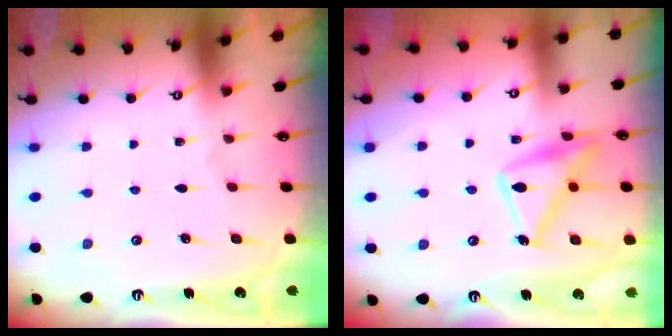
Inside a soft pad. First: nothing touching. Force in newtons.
{"total": 17.1, "press": 17.1, "slide": 1.2}